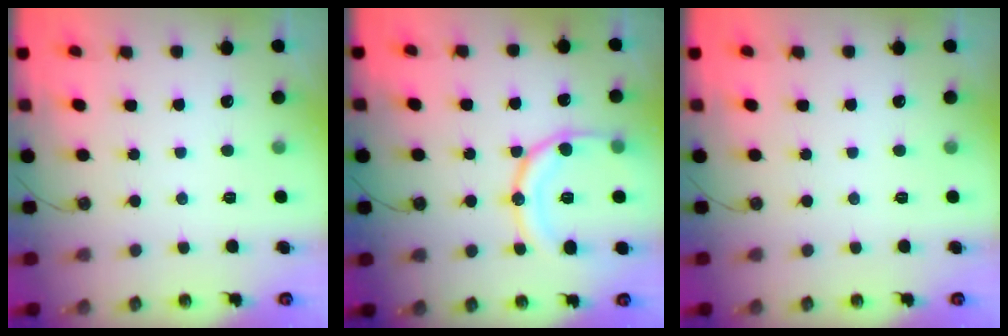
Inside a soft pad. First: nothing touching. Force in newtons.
{"total": 15.6, "press": 15.5, "slide": 1.6}
{"total": 0.0}